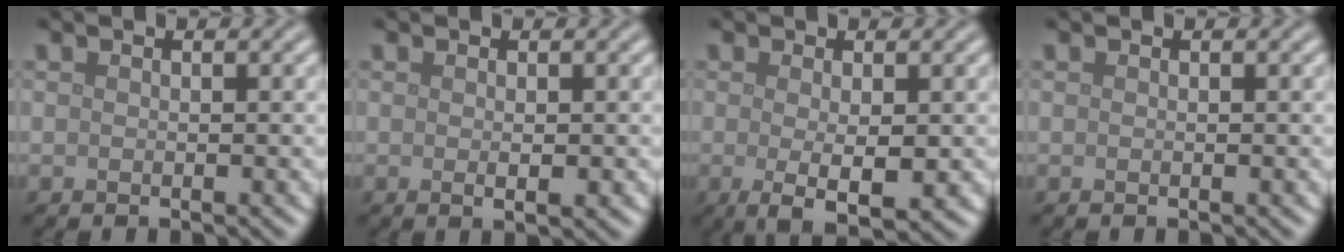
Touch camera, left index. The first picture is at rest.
{"total": 1.3, "force": [-0.1, 0.3, 1.3], "torque": [-0.021, -0.004, 0.000]}
{"total": 3.6, "force": [-0.5, 0.8, 3.5], "torque": [-0.057, -0.011, -0.004]}
{"total": 0.0}